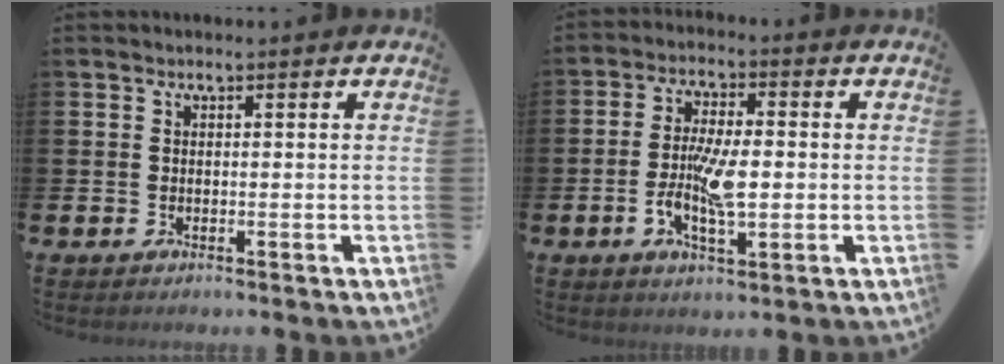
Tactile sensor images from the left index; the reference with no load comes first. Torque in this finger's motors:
{"motor_torque": [1.28, 0.86, 0.34, 0.21]}